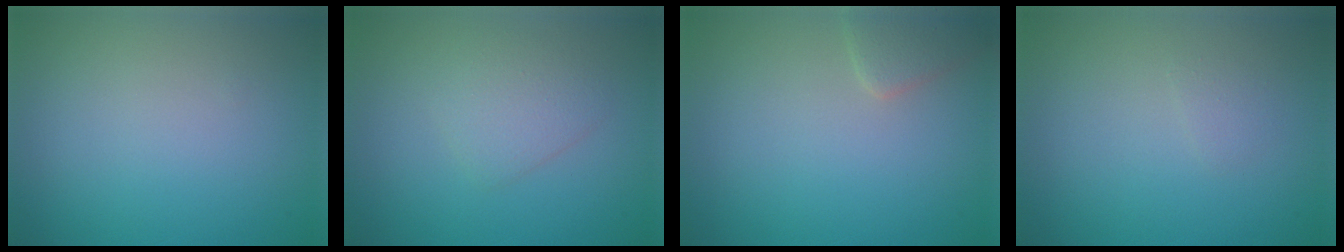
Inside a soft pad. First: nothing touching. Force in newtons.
{"total": 2.1, "press": 2.1, "slide": 0.0}
{"total": 1.8, "press": 1.8, "slide": 0.1}
{"total": 0.6, "press": 0.6, "slide": 0.1}